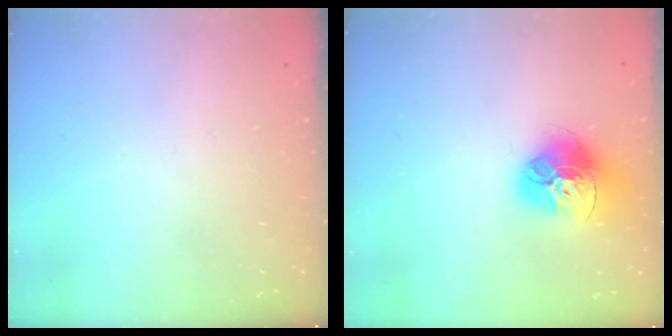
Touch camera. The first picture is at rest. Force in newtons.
{"total": 16.6, "press": 16.6, "slide": 1.6}